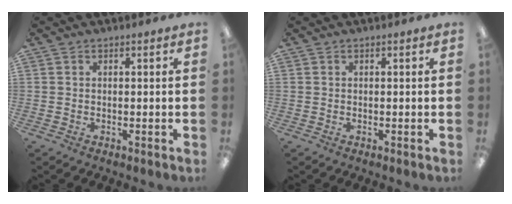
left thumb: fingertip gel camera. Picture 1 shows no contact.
{"total": 0.0}